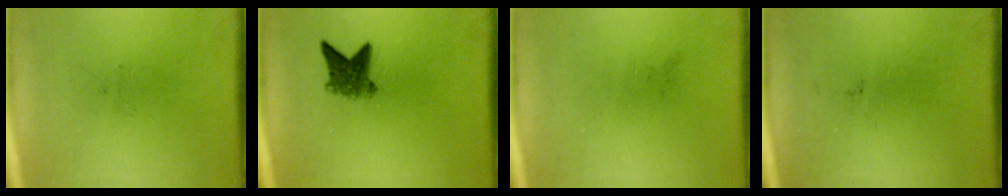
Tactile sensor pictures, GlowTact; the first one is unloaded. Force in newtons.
{"total": 4.0}
{"total": 0.0}
{"total": 0.0}